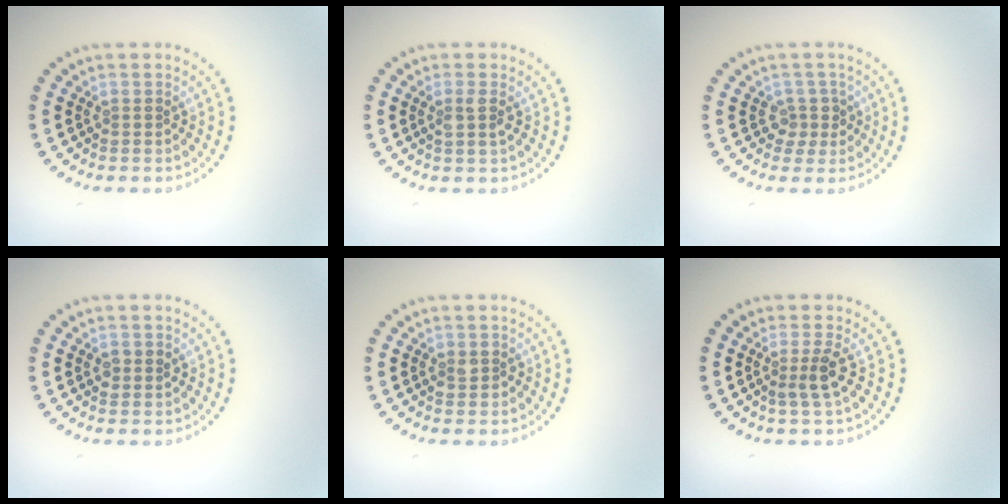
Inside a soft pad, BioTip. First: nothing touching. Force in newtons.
{"total": 1.5, "press": 1.3, "slide": 0.9}
{"total": 2.0, "press": 1.5, "slide": 1.3}
{"total": 1.5, "press": 1.5, "slide": 0.2}
{"total": 1.4, "press": 1.4, "slide": 0.2}
{"total": 2.2, "press": 1.8, "slide": 1.4}